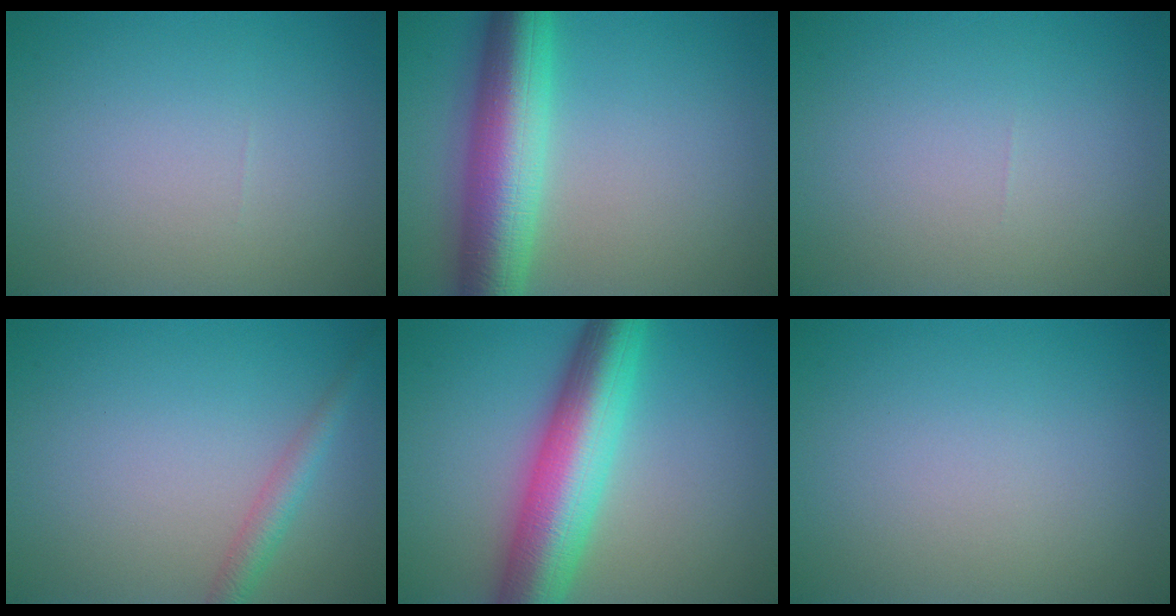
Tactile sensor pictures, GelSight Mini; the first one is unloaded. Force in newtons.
{"total": 8.9, "press": 8.9, "slide": 0.1}
{"total": 0.0}
{"total": 2.1, "press": 2.1, "slide": 0.1}
{"total": 9.7, "press": 9.7, "slide": 0.4}
{"total": 0.0}